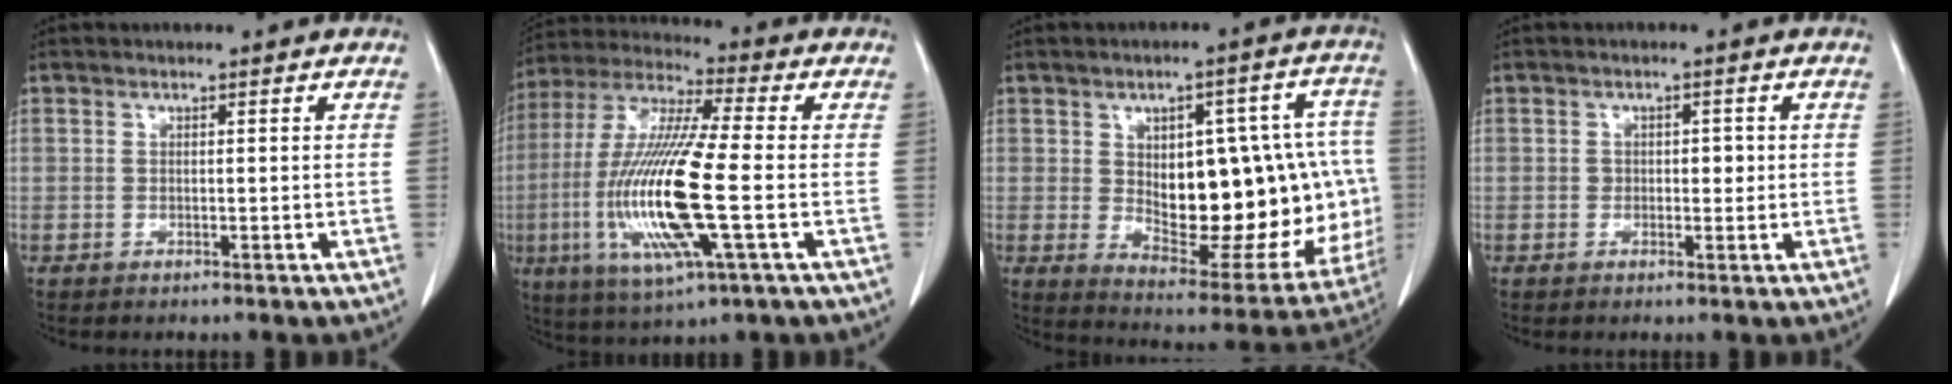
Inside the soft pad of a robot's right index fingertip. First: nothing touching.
{"total": 18.3, "force": [-3.4, 1.6, 17.9], "torque": [-0.381, -0.015, -0.065]}
{"total": 24.7, "force": [-0.1, 10.4, 22.4], "torque": [-0.243, 0.026, 0.032]}
{"total": 2.3, "force": [0.1, 1.6, 1.6], "torque": [-0.021, 0.007, 0.002]}